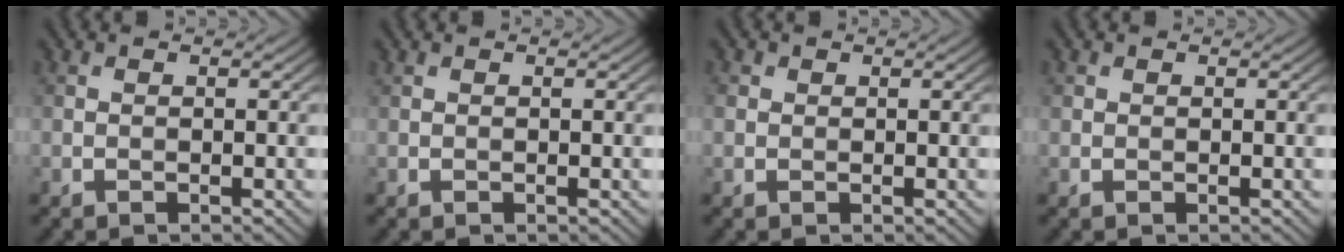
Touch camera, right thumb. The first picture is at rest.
{"total": 0.0}
{"total": 1.1, "force": [0.4, 1.0, 0.4], "torque": [-0.010, 0.002, 0.005]}
{"total": 0.6, "force": [0.3, 0.5, 0.1], "torque": [0.000, -0.001, 0.006]}